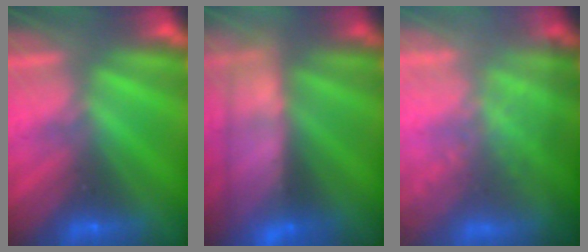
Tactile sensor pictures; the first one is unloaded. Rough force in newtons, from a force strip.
{"total": 7.4}
{"total": 7.5}